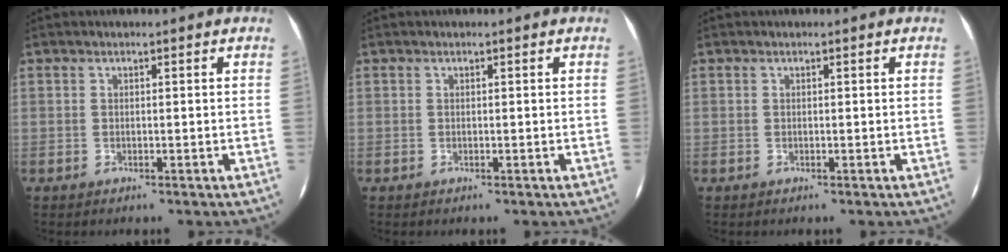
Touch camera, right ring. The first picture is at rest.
{"total": 0.0}
{"total": 0.0}